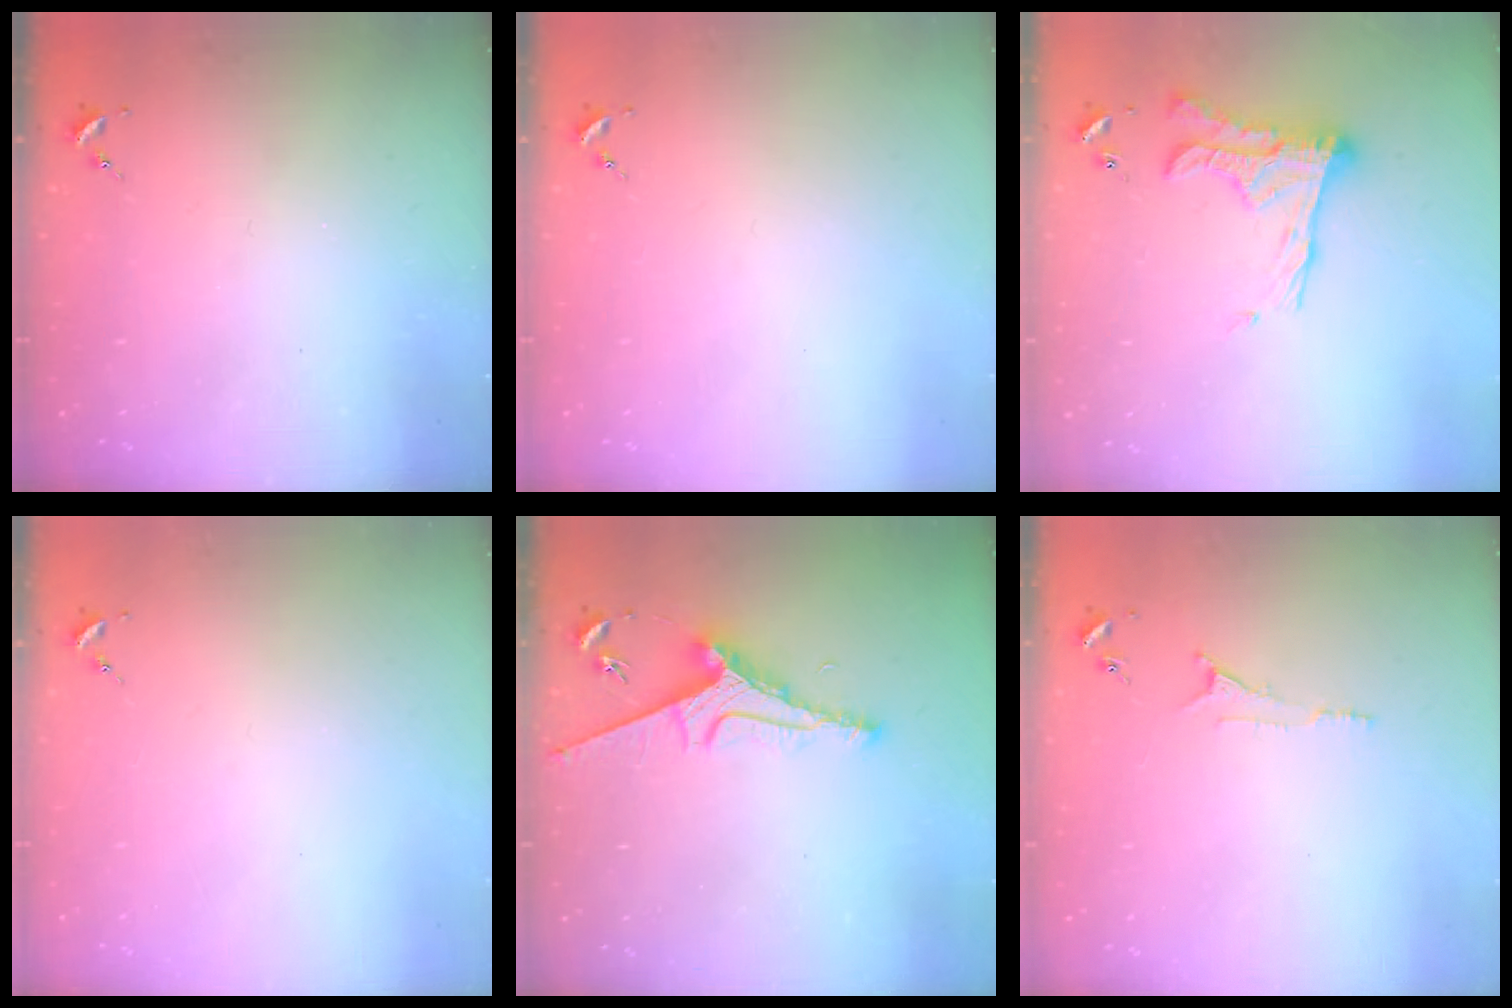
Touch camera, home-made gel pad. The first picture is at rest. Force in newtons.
{"total": 0.0}
{"total": 17.9, "press": 17.9, "slide": 0.9}
{"total": 0.0}
{"total": 8.4, "press": 8.3, "slide": 0.9}
{"total": 5.3, "press": 5.3, "slide": 0.6}